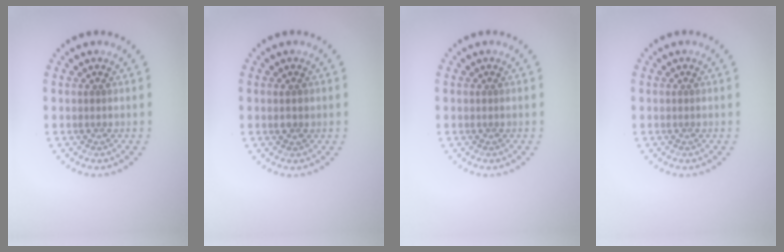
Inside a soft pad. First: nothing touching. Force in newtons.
{"total": 1.1, "press": 1.0, "slide": 0.3}
{"total": 0.0}
{"total": 0.0}